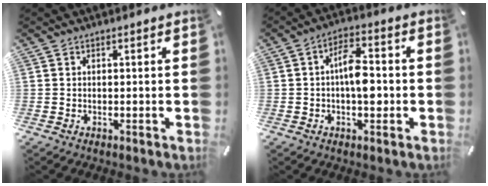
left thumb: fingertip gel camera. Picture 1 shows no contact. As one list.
[{"total": 8.5, "force": [-0.8, 4.3, 7.2], "torque": [-0.105, 0.008, -0.016]}]